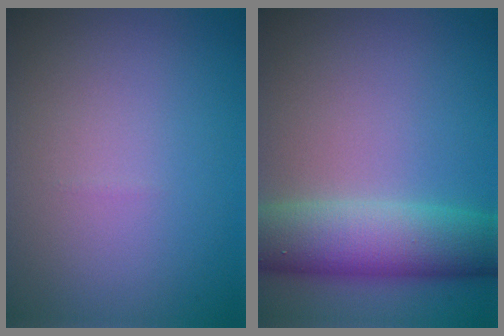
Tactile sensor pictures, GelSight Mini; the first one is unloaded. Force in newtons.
{"total": 7.7, "press": 7.7, "slide": 0.3}